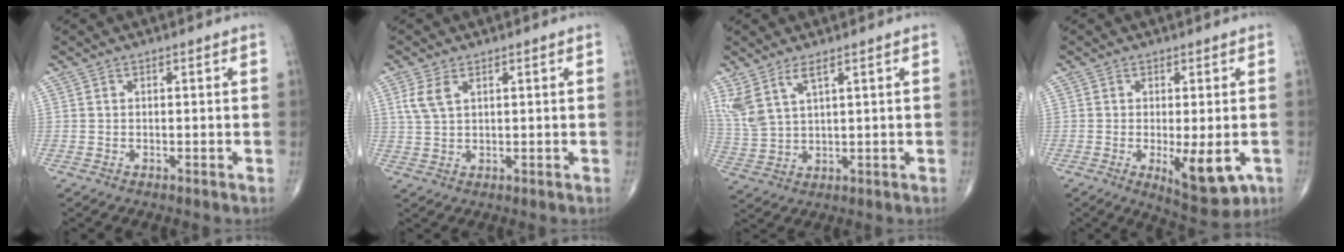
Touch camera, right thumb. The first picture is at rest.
{"total": 4.0, "force": [1.8, 2.1, 2.9], "torque": [-0.069, 0.005, 0.042]}
{"total": 6.9, "force": [4.2, 2.3, 5.0], "torque": [-0.120, -0.015, 0.096]}
{"total": 9.1, "force": [-2.5, 3.2, 8.1], "torque": [-0.105, -0.020, -0.029]}